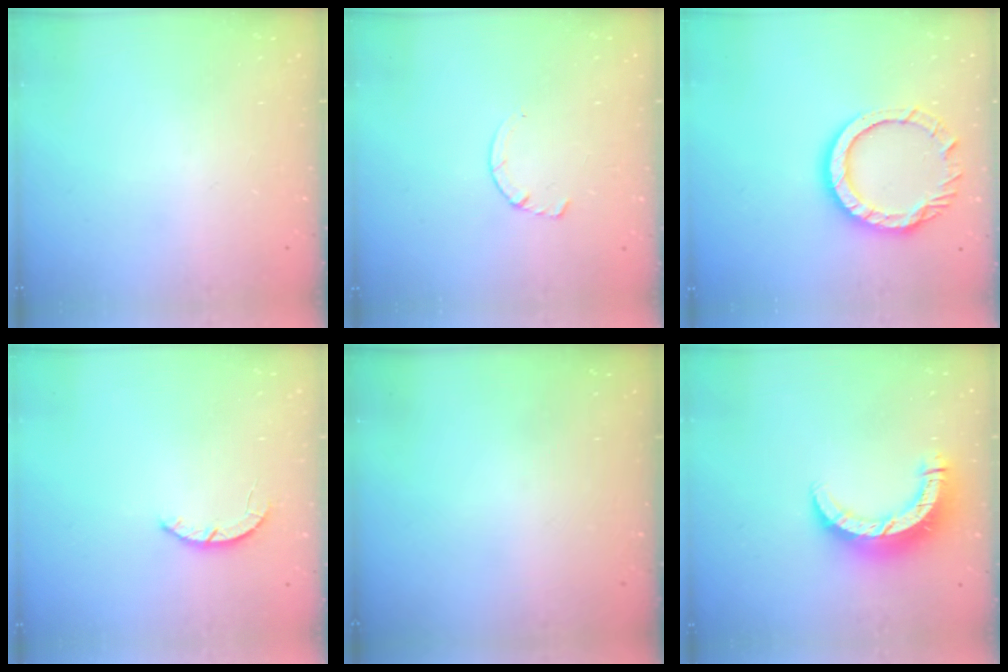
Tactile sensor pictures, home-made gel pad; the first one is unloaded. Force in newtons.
{"total": 2.9, "press": 2.9, "slide": 0.4}
{"total": 12.3, "press": 12.3, "slide": 0.8}
{"total": 2.2, "press": 2.2, "slide": 0.3}
{"total": 0.0}
{"total": 10.6, "press": 10.5, "slide": 1.2}